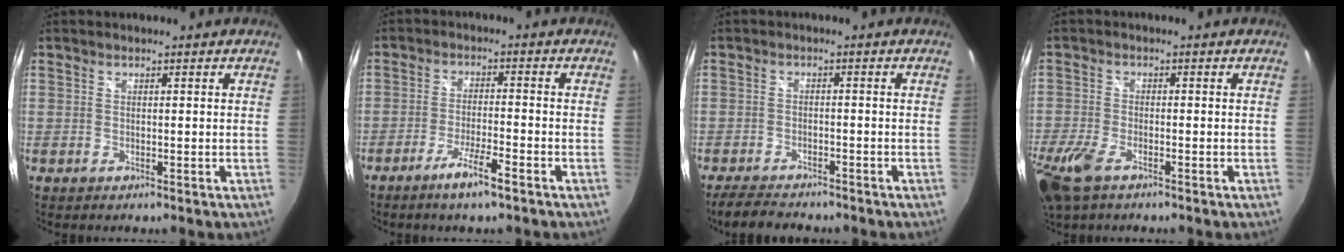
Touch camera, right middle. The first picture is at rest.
{"total": 6.1, "force": [-4.1, 0.2, 4.5], "torque": [-0.099, -0.005, -0.074]}
{"total": 6.7, "force": [-5.9, 2.0, 2.5], "torque": [-0.071, -0.008, -0.095]}
{"total": 9.6, "force": [-5.8, 4.3, 6.4], "torque": [-0.169, -0.031, -0.113]}